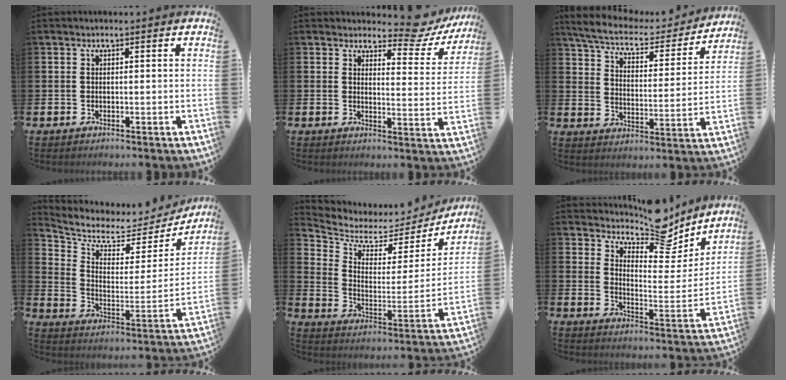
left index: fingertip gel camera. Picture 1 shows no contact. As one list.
[{"total": 5.5, "force": [5.0, 1.8, 1.6], "torque": [-0.017, -0.040, 0.079]}, {"total": 7.3, "force": [6.6, 1.7, 2.6], "torque": [-0.085, -0.045, 0.110]}, {"total": 6.7, "force": [6.0, 2.6, 1.4], "torque": [-0.070, -0.053, 0.099]}, {"total": 4.9, "force": [4.4, 2.2, 0.7], "torque": [-0.049, -0.043, 0.066]}, {"total": 9.9, "force": [9.1, 2.7, 2.8], "torque": [-0.061, -0.065, 0.162]}]